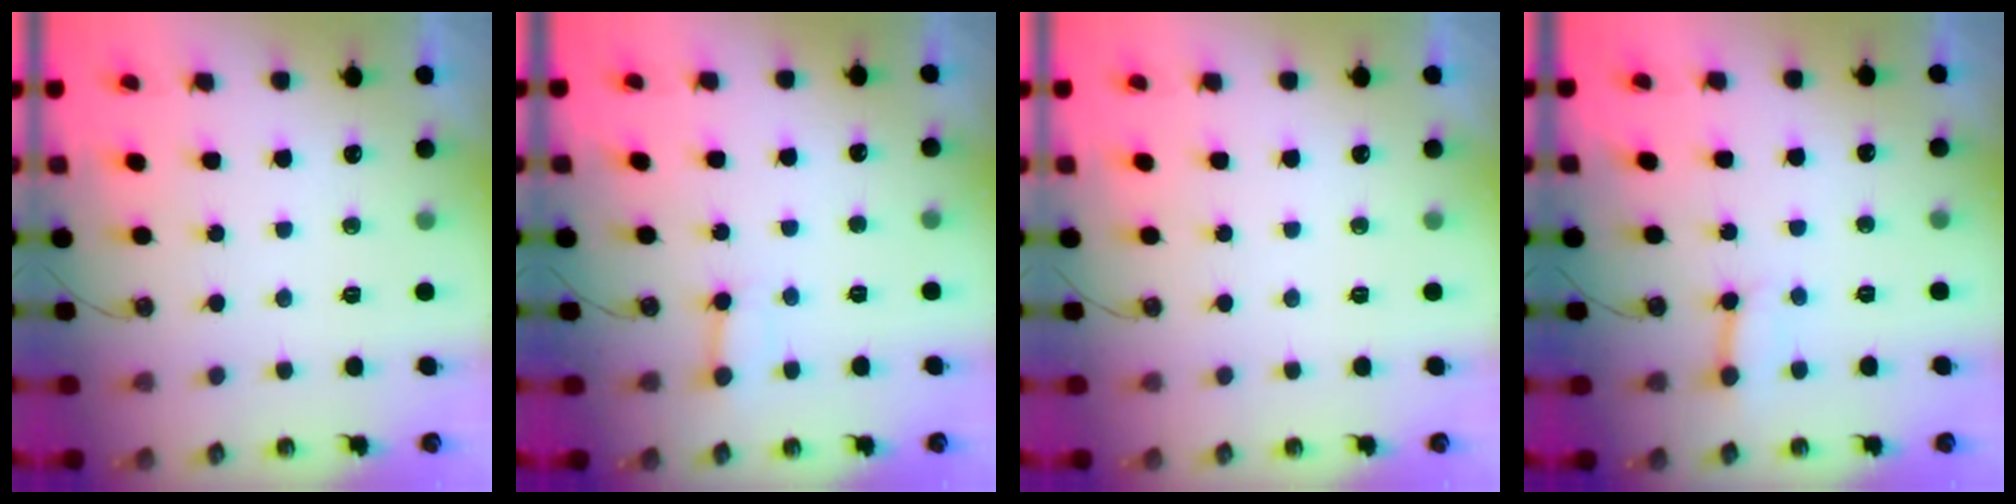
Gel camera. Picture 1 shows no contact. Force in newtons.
{"total": 3.3, "press": 3.3, "slide": 0.4}
{"total": 0.0}
{"total": 3.8, "press": 3.7, "slide": 0.7}